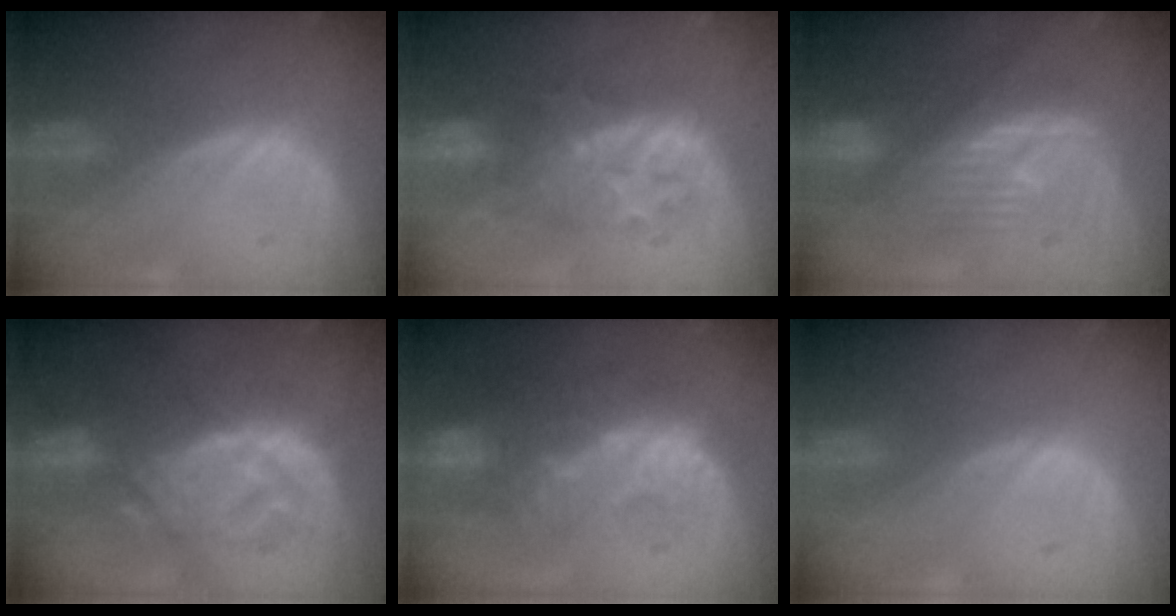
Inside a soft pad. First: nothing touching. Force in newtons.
{"total": 8.3, "press": 8.2, "slide": 1.8}
{"total": 8.0, "press": 7.9, "slide": 1.2}
{"total": 9.4, "press": 9.3, "slide": 1.4}
{"total": 10.4, "press": 9.5, "slide": 4.3}
{"total": 0.0}